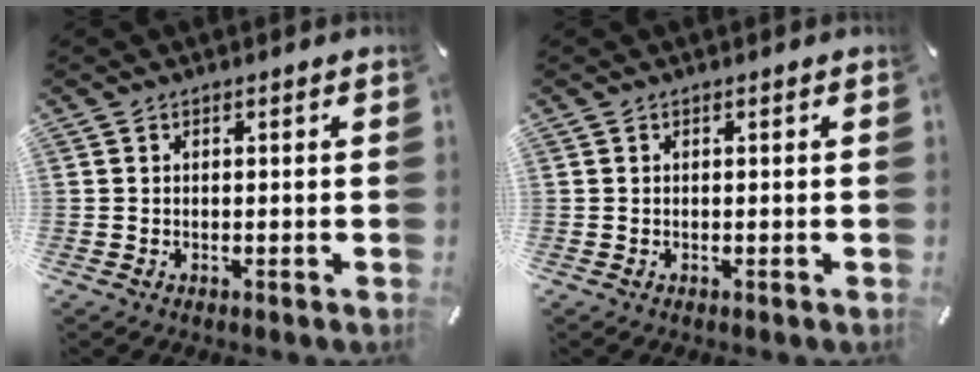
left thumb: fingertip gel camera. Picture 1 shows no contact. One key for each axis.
{"total": 0.0}